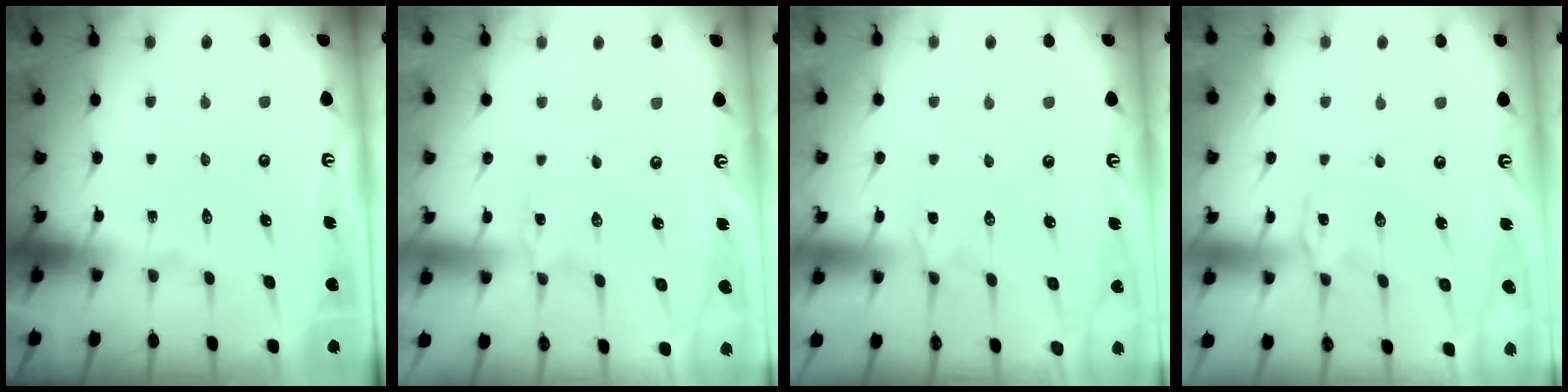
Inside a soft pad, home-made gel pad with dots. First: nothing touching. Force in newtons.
{"total": 0.6, "press": 0.6, "slide": 0.1}
{"total": 1.9, "press": 1.9, "slide": 0.4}
{"total": 0.6, "press": 0.4, "slide": 0.4}